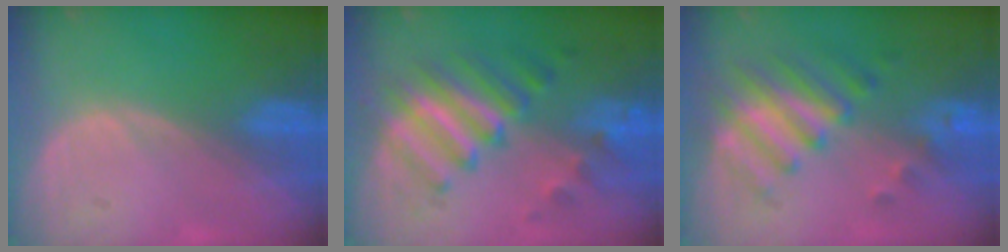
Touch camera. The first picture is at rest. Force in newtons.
{"total": 8.2, "press": 8.1, "slide": 1.5}
{"total": 8.1, "press": 7.0, "slide": 3.9}